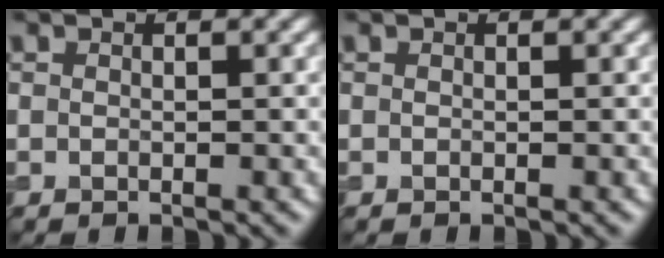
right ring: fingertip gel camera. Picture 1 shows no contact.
{"total": 0.0}